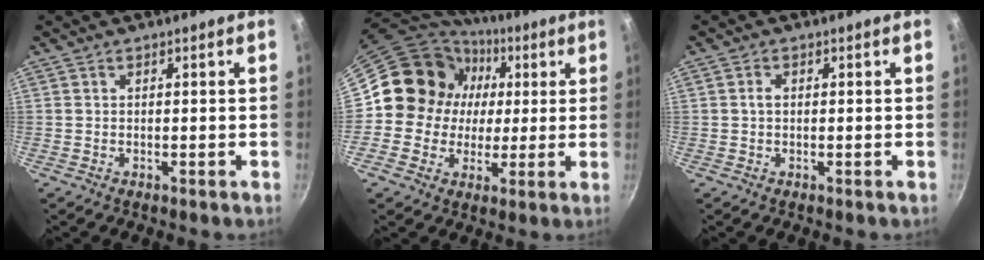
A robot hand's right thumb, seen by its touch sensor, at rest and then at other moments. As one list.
[{"total": 14.9, "force": [2.5, 13.9, 4.8], "torque": [-0.057, 0.011, 0.030]}, {"total": 1.3, "force": [0.1, 0.9, 1.0], "torque": [-0.018, 0.005, 0.000]}]